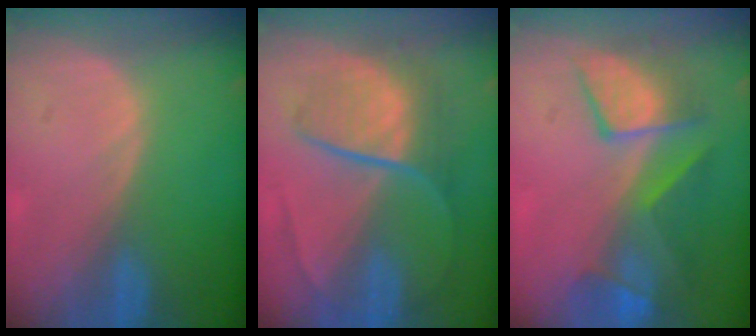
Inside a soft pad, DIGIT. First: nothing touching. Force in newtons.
{"total": 8.0, "press": 7.4, "slide": 2.9}
{"total": 8.4, "press": 8.1, "slide": 2.2}